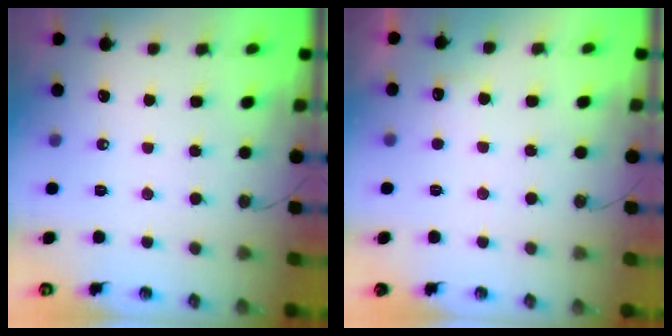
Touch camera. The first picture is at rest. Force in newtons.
{"total": 5.0, "press": 4.8, "slide": 1.2}